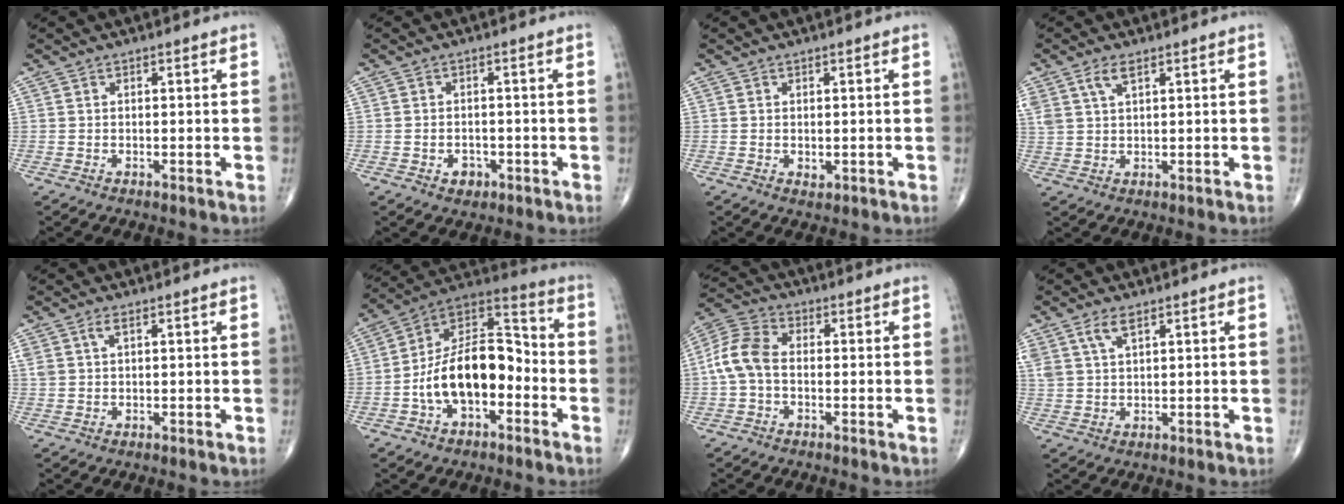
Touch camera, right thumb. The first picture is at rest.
{"total": 2.7, "force": [-1.2, 2.1, 1.3], "torque": [-0.008, 0.005, -0.012]}
{"total": 1.2, "force": [-0.1, 0.8, 0.8], "torque": [-0.012, -0.003, 0.001]}
{"total": 4.4, "force": [2.4, 1.9, 3.1], "torque": [-0.070, 0.002, 0.055]}
{"total": 2.3, "force": [1.2, 0.9, 1.7], "torque": [-0.043, 0.007, 0.029]}
{"total": 17.6, "force": [-4.3, 9.7, 14.0], "torque": [-0.222, 0.059, -0.082]}
{"total": 8.0, "force": [-0.7, 5.2, 6.0], "torque": [-0.126, 0.024, -0.026]}
{"total": 4.7, "force": [2.7, 2.0, 3.3], "torque": [-0.071, -0.001, 0.060]}